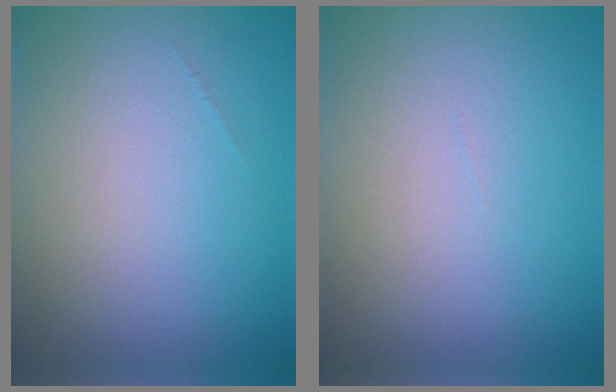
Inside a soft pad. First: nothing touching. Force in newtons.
{"total": 0.0}